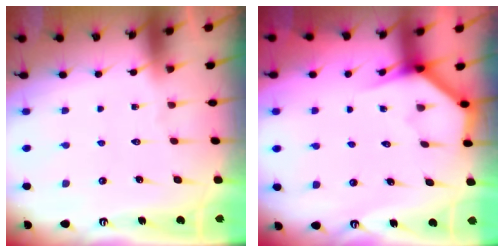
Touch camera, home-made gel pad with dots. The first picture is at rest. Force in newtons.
{"total": 3.8, "press": 3.8, "slide": 0.2}